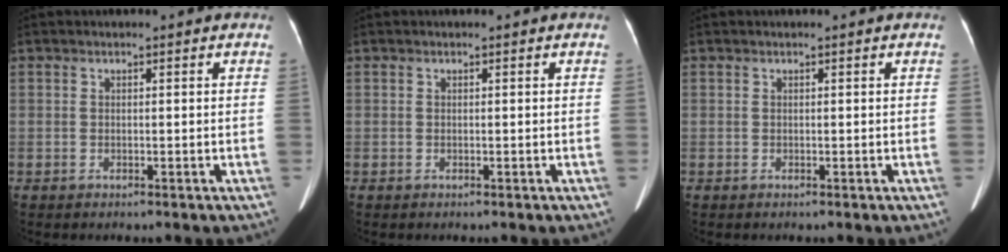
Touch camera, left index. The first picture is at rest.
{"total": 0.0}
{"total": 0.0}